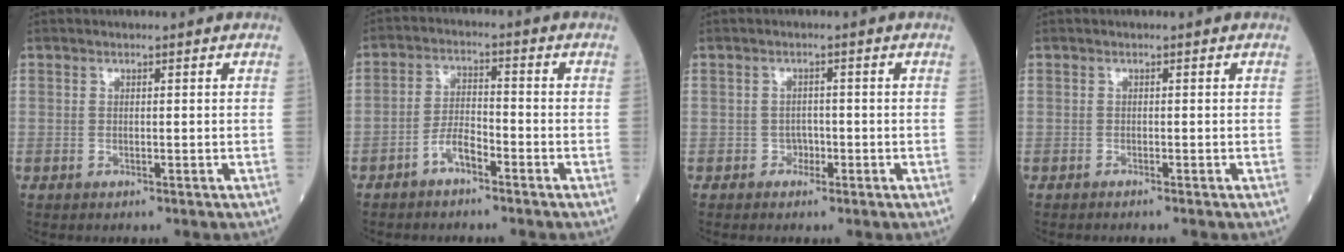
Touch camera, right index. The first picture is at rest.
{"total": 4.1, "force": [-2.8, 1.3, 2.8], "torque": [-0.057, 0.009, -0.053]}
{"total": 1.4, "force": [-0.8, 1.1, 0.4], "torque": [-0.002, 0.005, -0.015]}
{"total": 1.3, "force": [-1.1, -0.2, 0.6], "torque": [-0.009, 0.000, -0.015]}